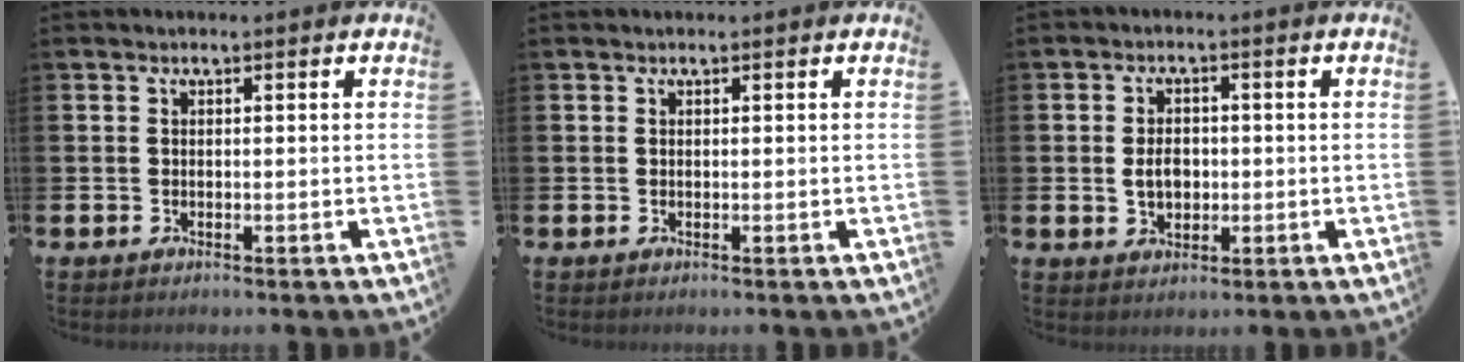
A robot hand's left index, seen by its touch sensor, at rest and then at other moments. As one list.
[{"total": 0.0}, {"total": 3.4, "force": [-0.2, 2.4, 2.3], "torque": [-0.025, -0.001, -0.010]}]